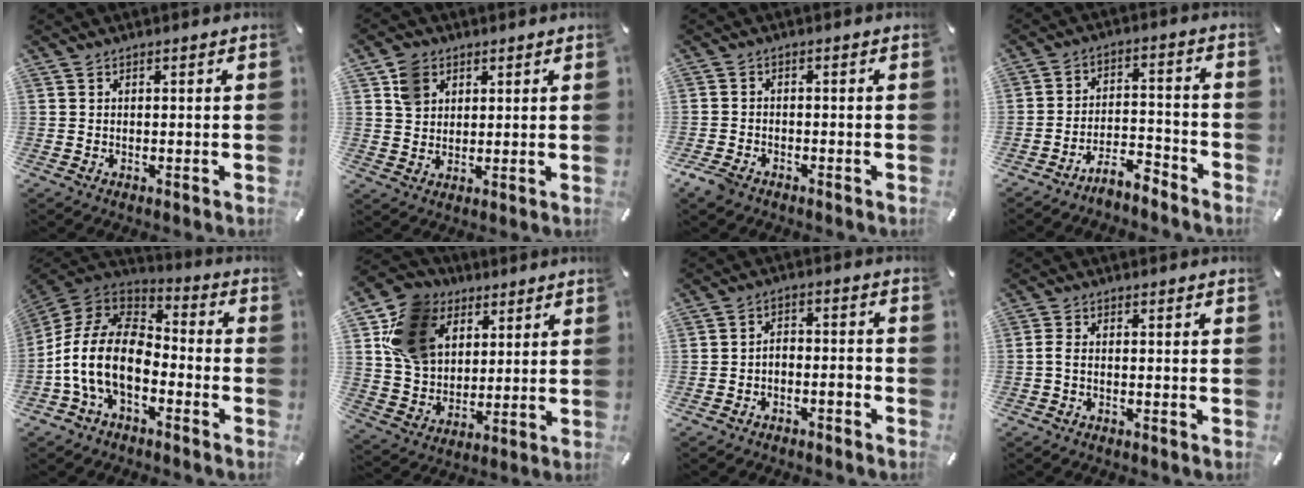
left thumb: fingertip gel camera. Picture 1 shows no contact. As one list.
[{"total": 5.9, "force": [2.7, 4.9, 1.9], "torque": [-0.036, 0.006, 0.050]}, {"total": 3.4, "force": [-2.5, 1.9, 1.3], "torque": [-0.040, 0.007, -0.052]}, {"total": 7.8, "force": [-7.3, 2.1, 1.9], "torque": [-0.021, 0.041, -0.135]}, {"total": 16.7, "force": [-5.9, 10.3, 11.7], "torque": [-0.244, 0.028, -0.104]}, {"total": 14.5, "force": [5.8, 11.5, 6.5], "torque": [-0.146, -0.011, 0.115]}, {"total": 4.1, "force": [-3.2, 1.9, 1.8], "torque": [-0.029, 0.019, -0.060]}, {"total": 1.6, "force": [-0.8, 0.4, 1.3], "torque": [-0.032, -0.001, -0.018]}]